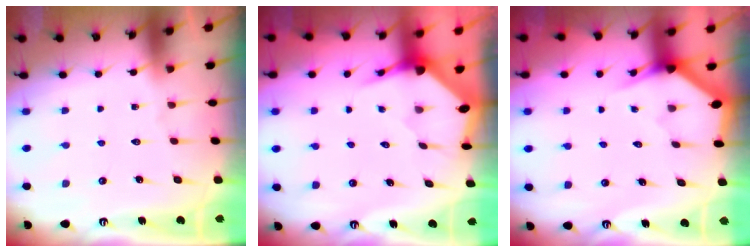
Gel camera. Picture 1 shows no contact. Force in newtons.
{"total": 3.6, "press": 3.6, "slide": 0.5}
{"total": 3.1, "press": 3.1, "slide": 0.2}